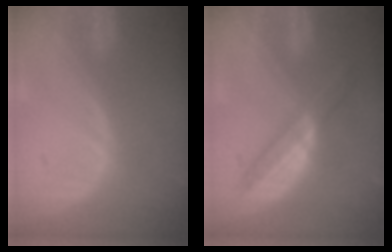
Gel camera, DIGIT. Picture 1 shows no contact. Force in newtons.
{"total": 5.8, "press": 5.3, "slide": 2.2}